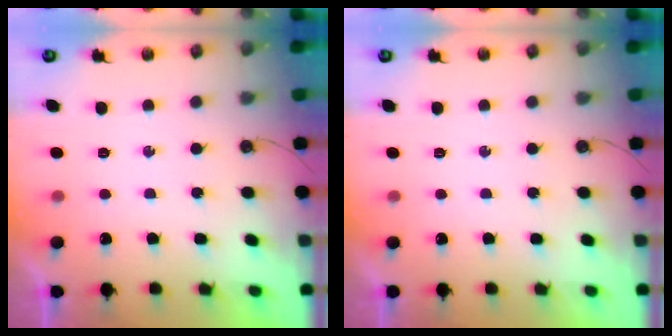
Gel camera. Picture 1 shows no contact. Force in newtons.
{"total": 0.0}